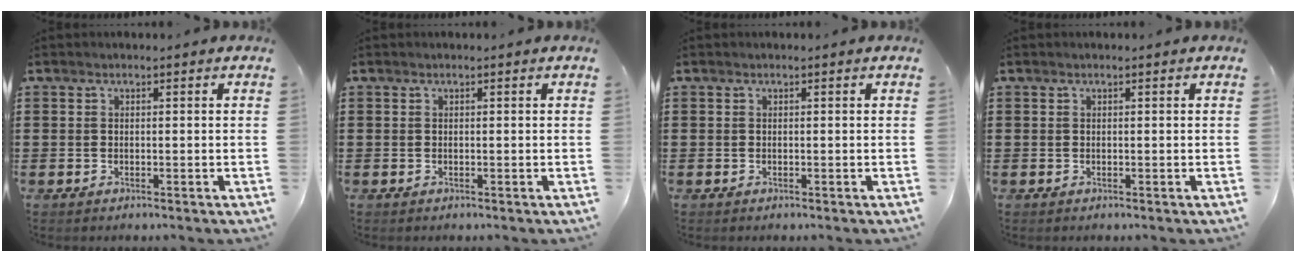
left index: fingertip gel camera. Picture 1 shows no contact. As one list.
[{"total": 0.0}, {"total": 0.0}, {"total": 0.0}]